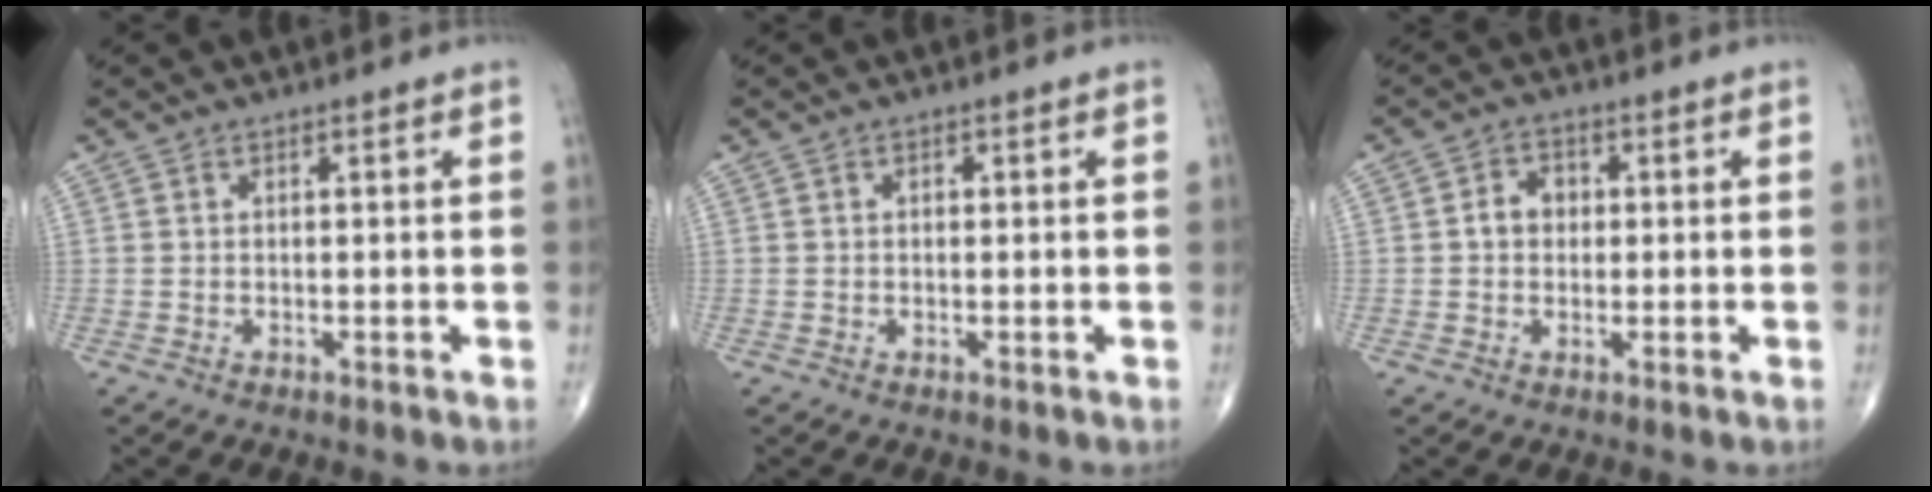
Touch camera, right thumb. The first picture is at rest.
{"total": 0.7, "force": [0.1, 0.4, 0.5], "torque": [-0.003, -0.001, 0.001]}
{"total": 3.9, "force": [0.2, 3.2, 2.3], "torque": [-0.026, 0.013, -0.003]}